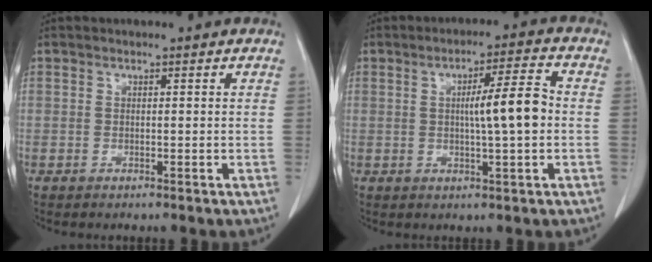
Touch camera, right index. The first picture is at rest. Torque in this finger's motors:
{"motor_torque": [0.88, -0.19, 0.31, 0.09]}